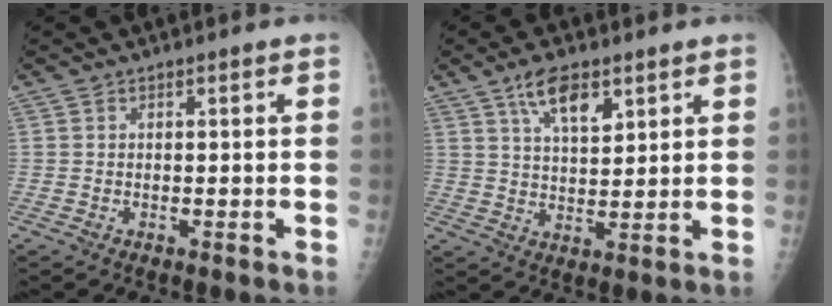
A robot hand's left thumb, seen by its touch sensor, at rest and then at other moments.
{"total": 7.8, "force": [4.4, 3.3, 5.4], "torque": [-0.078, -0.022, 0.080]}